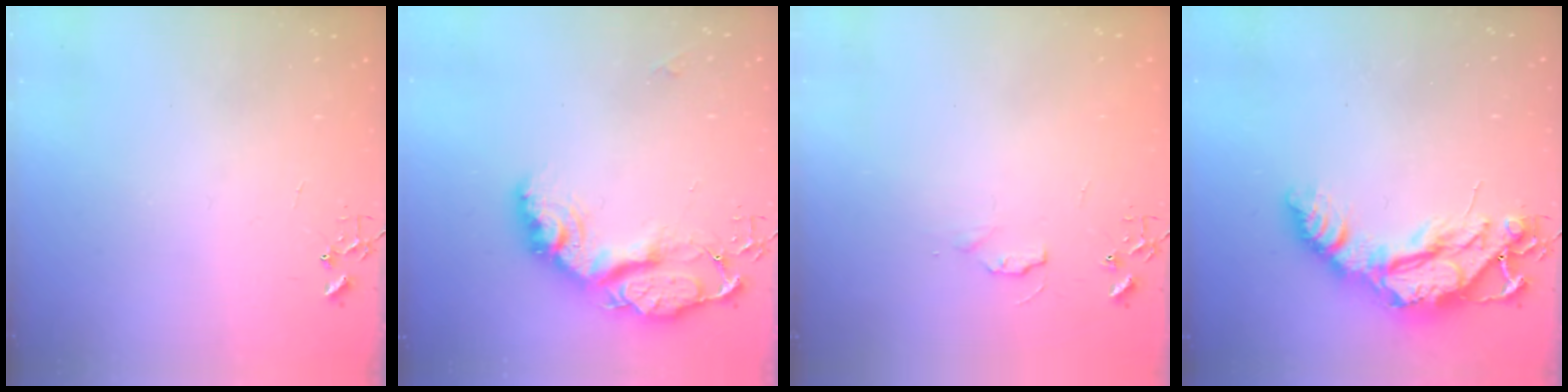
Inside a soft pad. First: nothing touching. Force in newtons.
{"total": 17.3, "press": 17.3, "slide": 1.5}
{"total": 3.8, "press": 3.7, "slide": 0.5}
{"total": 17.0, "press": 17.0, "slide": 1.4}